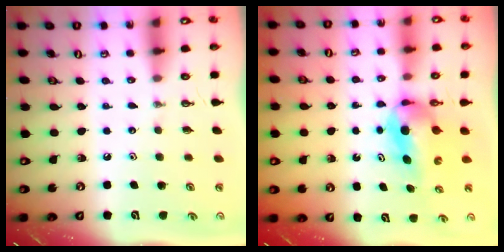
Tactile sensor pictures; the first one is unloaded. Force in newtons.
{"total": 7.1, "press": 5.4, "slide": 4.6}